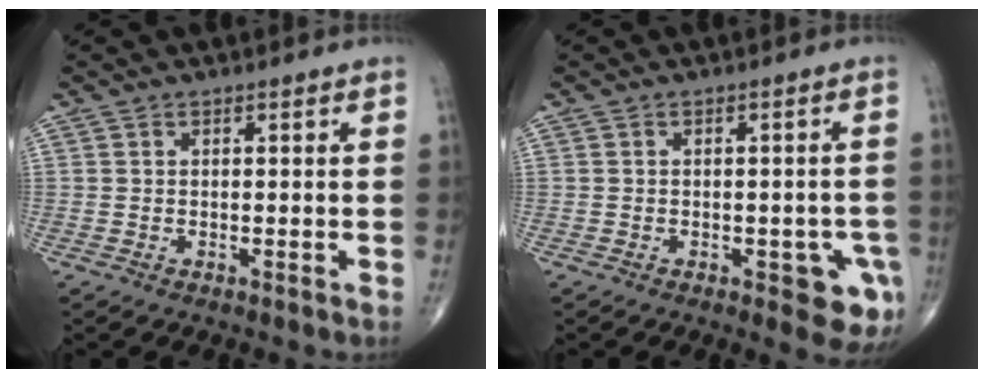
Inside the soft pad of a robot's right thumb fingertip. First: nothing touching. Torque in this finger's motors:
{"motor_torque": [0.90, 0.88, 0.00, -0.09, 0.18]}